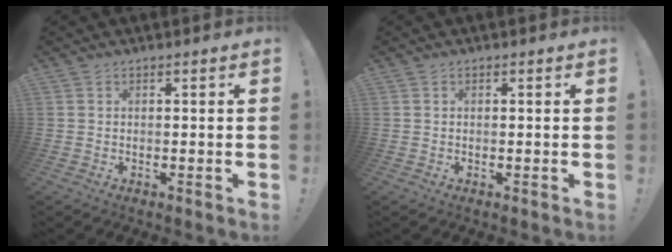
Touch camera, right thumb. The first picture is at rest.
{"total": 0.0}